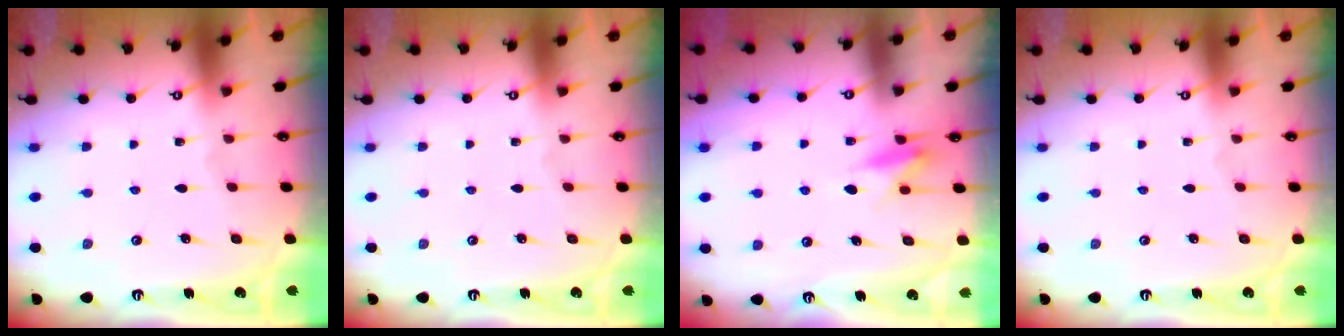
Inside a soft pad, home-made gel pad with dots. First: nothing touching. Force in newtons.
{"total": 0.0}
{"total": 6.0, "press": 6.0, "slide": 0.6}
{"total": 0.0}